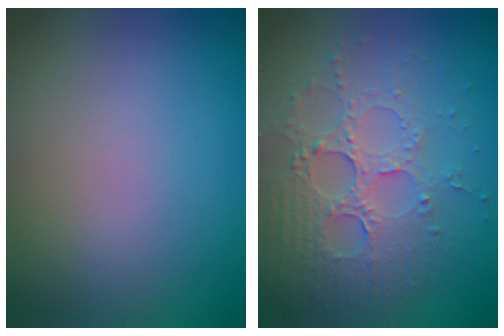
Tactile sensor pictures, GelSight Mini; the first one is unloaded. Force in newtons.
{"total": 4.1, "press": 3.9, "slide": 1.3}